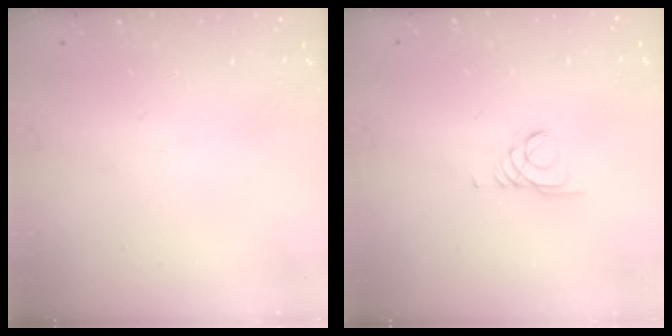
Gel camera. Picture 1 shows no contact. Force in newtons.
{"total": 1.5, "press": 1.5, "slide": 0.1}